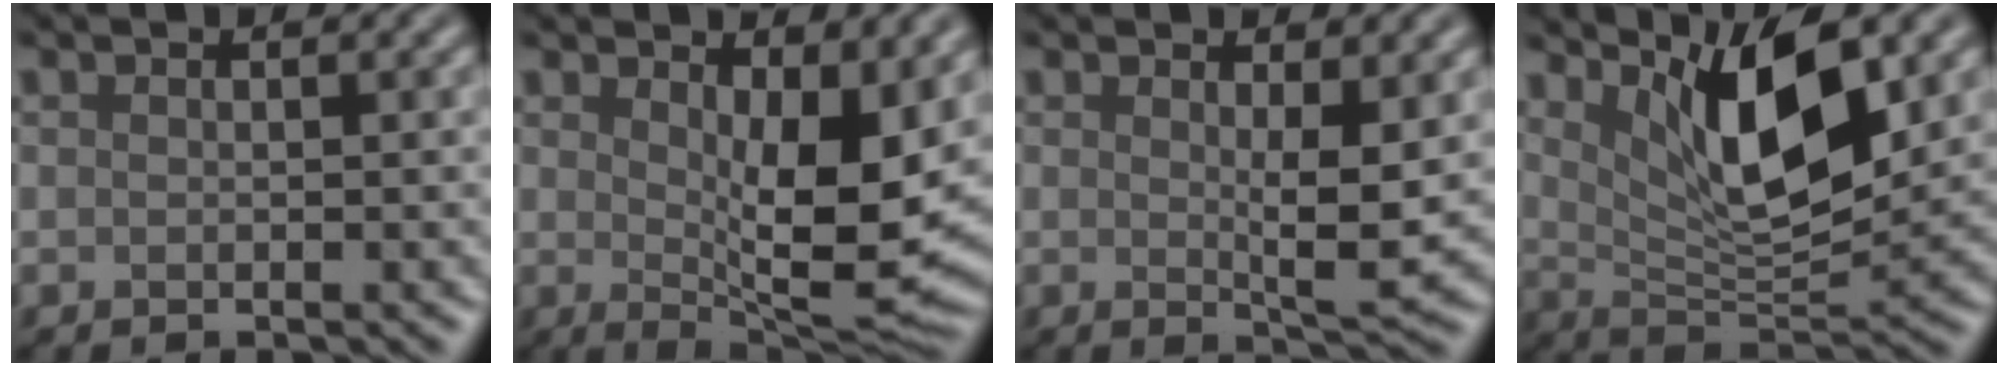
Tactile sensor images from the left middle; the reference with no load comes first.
{"total": 8.7, "force": [1.6, 2.9, 8.0], "torque": [-0.120, -0.016, 0.030]}
{"total": 3.4, "force": [0.7, 0.6, 3.2], "torque": [-0.052, -0.014, 0.015]}
{"total": 8.4, "force": [3.9, 2.6, 7.0], "torque": [-0.121, -0.016, 0.071]}